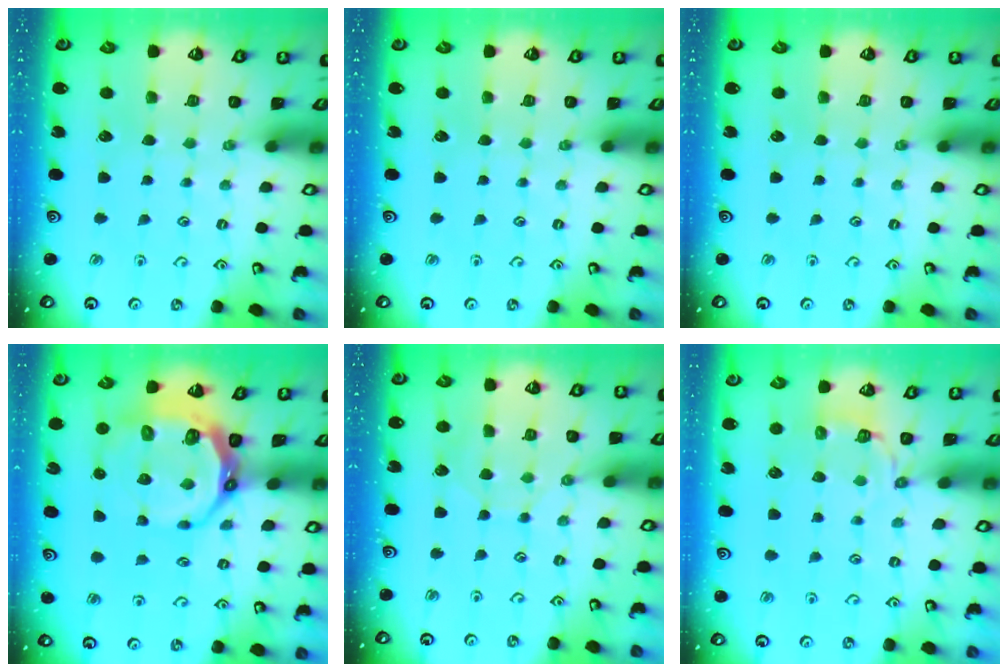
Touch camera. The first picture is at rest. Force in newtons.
{"total": 0.0}
{"total": 0.0}
{"total": 13.1, "press": 12.3, "slide": 4.7}
{"total": 3.3, "press": 3.2, "slide": 0.4}
{"total": 4.1, "press": 3.5, "slide": 2.1}